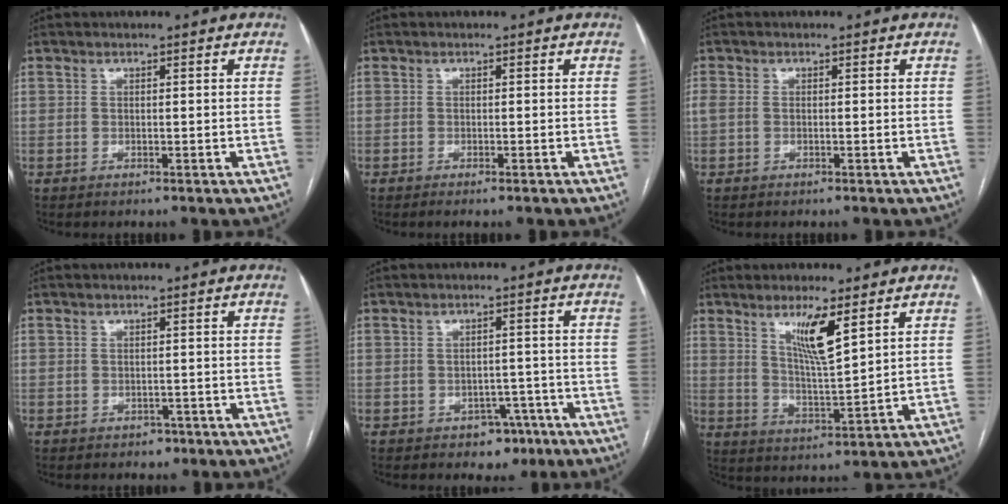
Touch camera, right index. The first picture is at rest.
{"total": 0.9, "force": [-0.6, -0.2, 0.6], "torque": [-0.014, 0.000, -0.010]}
{"total": 2.2, "force": [0.0, 1.5, 1.7], "torque": [-0.056, 0.014, 0.005]}
{"total": 1.4, "force": [-0.9, 1.1, 0.3], "torque": [-0.002, 0.004, -0.009]}
{"total": 4.2, "force": [-2.4, 3.2, 1.3], "torque": [-0.002, 0.014, -0.023]}
{"total": 7.5, "force": [4.1, 0.4, 6.2], "torque": [-0.116, -0.015, 0.079]}